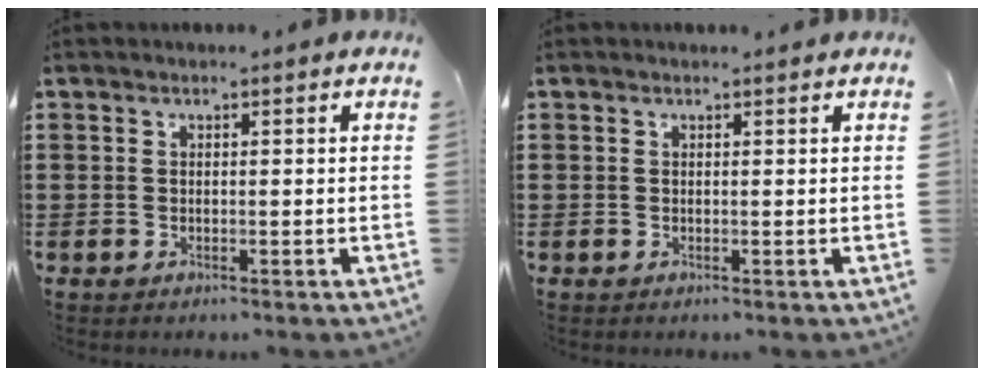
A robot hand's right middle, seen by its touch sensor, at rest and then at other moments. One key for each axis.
{"total": 0.0}